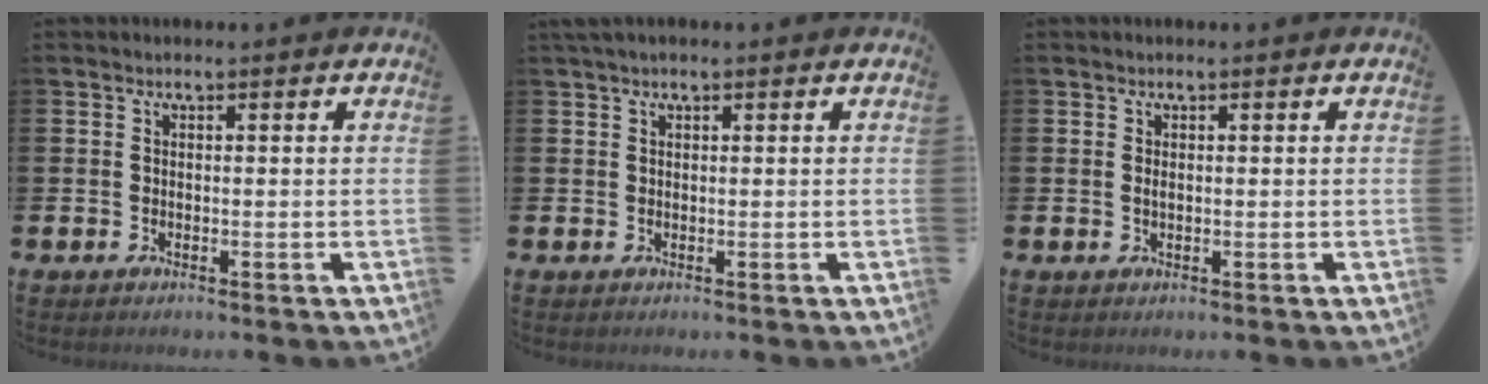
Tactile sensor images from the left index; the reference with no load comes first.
{"total": 0.5, "force": [0.1, 0.2, 0.4], "torque": [-0.008, 0.005, 0.000]}
{"total": 0.6, "force": [0.1, 0.2, 0.5], "torque": [-0.009, 0.001, 0.000]}